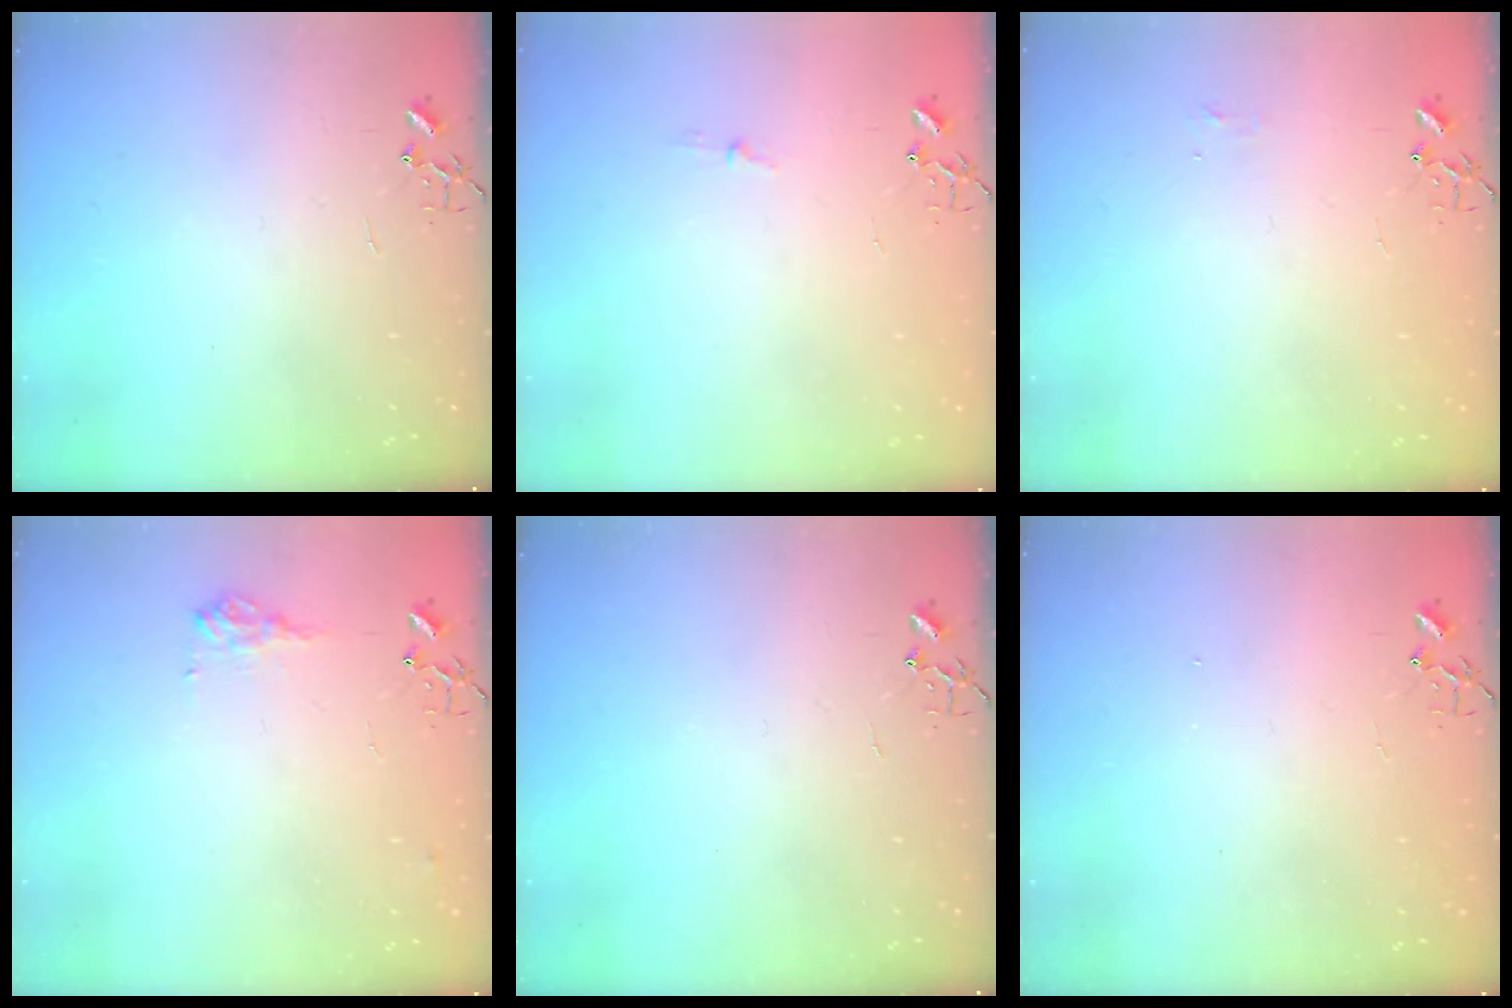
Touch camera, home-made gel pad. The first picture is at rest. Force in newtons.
{"total": 2.9, "press": 2.9, "slide": 0.4}
{"total": 3.9, "press": 3.9, "slide": 0.6}
{"total": 9.8, "press": 9.7, "slide": 0.9}
{"total": 0.0}
{"total": 1.2, "press": 1.2, "slide": 0.1}